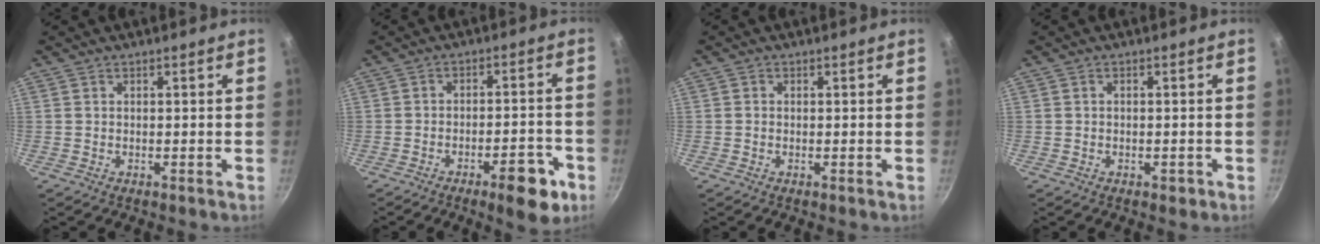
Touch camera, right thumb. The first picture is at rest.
{"total": 9.2, "force": [-4.9, 3.1, 7.2], "torque": [-0.075, 0.033, -0.059]}
{"total": 0.0}
{"total": 1.4, "force": [-0.7, 0.8, 1.0], "torque": [-0.015, 0.004, -0.008]}